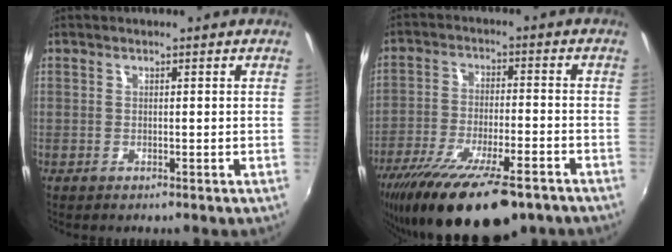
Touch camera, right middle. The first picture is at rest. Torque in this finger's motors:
{"motor_torque": [1.51, -0.63, 1.05, 0.21]}